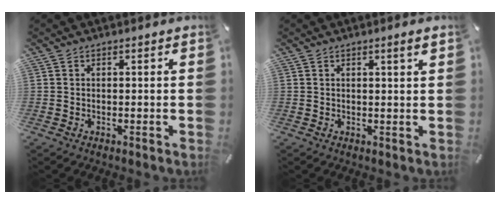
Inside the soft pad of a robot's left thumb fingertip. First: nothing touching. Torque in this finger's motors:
{"motor_torque": [0.43, 0.34, -0.24, -0.17, 0.00]}